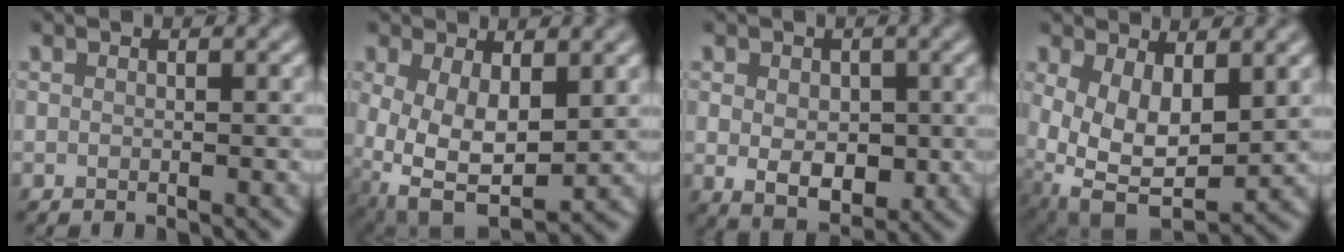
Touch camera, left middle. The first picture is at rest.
{"total": 8.0, "force": [-0.4, 4.6, 6.6], "torque": [-0.144, -0.022, 0.003]}
{"total": 4.4, "force": [0.0, 3.0, 3.2], "torque": [-0.051, -0.008, 0.004]}
{"total": 9.0, "force": [0.5, 5.4, 7.1], "torque": [-0.144, -0.027, 0.024]}